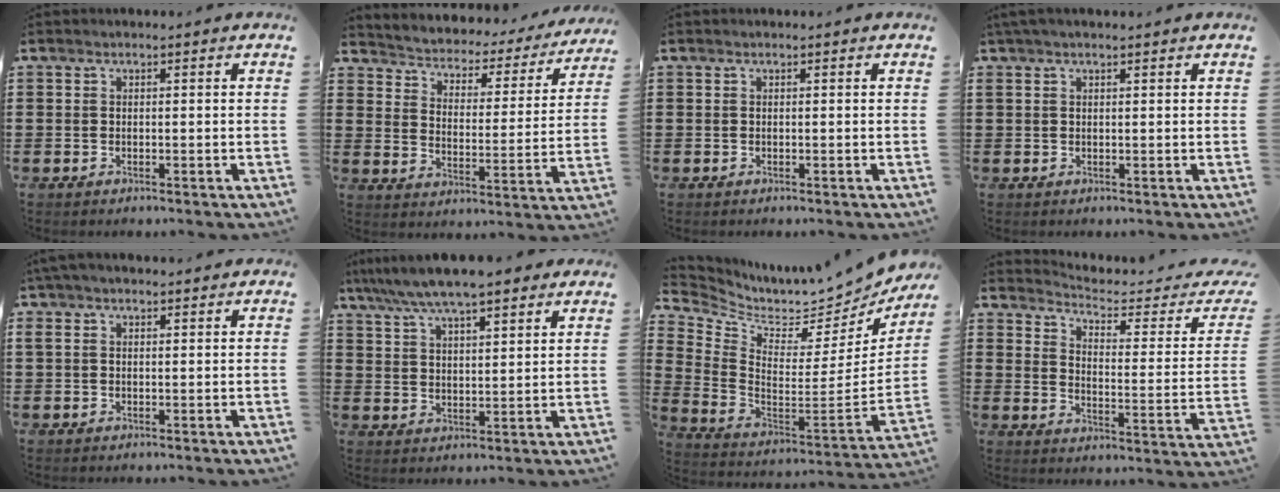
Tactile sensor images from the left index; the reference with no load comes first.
{"total": 1.9, "force": [1.8, 0.6, 0.0], "torque": [-0.020, -0.026, 0.016]}
{"total": 0.0}
{"total": 1.5, "force": [0.9, 0.2, 1.2], "torque": [-0.023, 0.002, 0.016]}
{"total": 2.1, "force": [1.1, 0.9, 1.5], "torque": [-0.033, 0.006, 0.020]}
{"total": 7.6, "force": [6.4, 1.2, 3.8], "torque": [-0.094, -0.014, 0.114]}
{"total": 4.4, "force": [3.9, 1.5, 1.2], "torque": [-0.056, -0.055, 0.060]}
{"total": 3.6, "force": [3.1, 0.6, 1.7], "torque": [-0.047, -0.028, 0.044]}